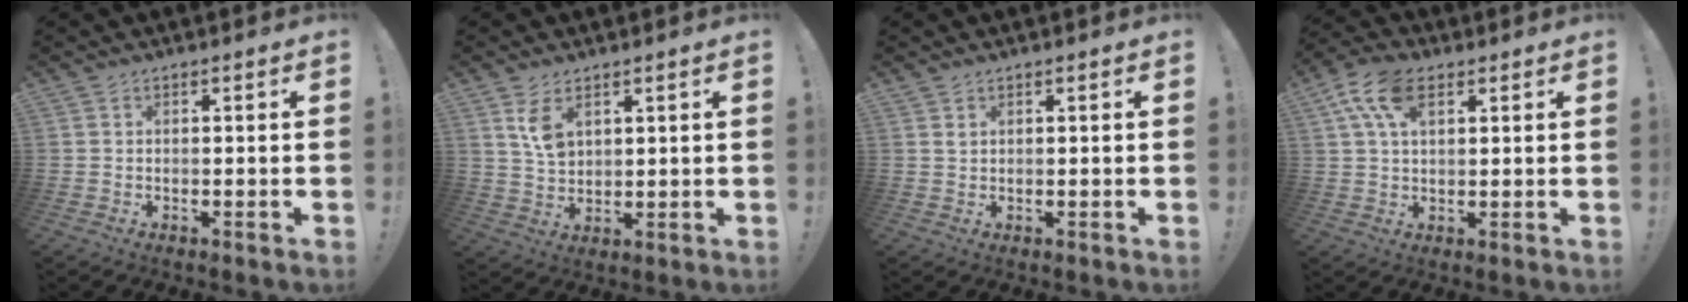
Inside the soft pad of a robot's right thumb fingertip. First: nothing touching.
{"total": 6.7, "force": [3.3, 4.0, 4.2], "torque": [-0.065, -0.015, 0.061]}
{"total": 0.8, "force": [0.7, 0.2, 0.4], "torque": [-0.001, -0.004, 0.012]}
{"total": 10.7, "force": [4.5, 5.9, 7.7], "torque": [-0.142, 0.000, 0.085]}